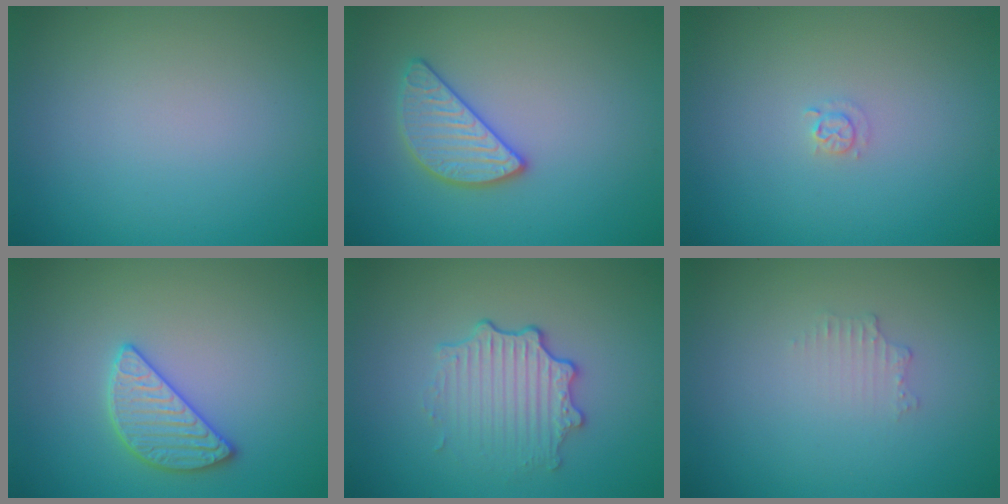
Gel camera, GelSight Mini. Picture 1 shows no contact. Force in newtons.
{"total": 2.7, "press": 2.7, "slide": 0.1}
{"total": 0.9, "press": 0.9, "slide": 0.1}
{"total": 2.8, "press": 2.8, "slide": 0.1}
{"total": 3.5, "press": 2.7, "slide": 2.2}
{"total": 0.6, "press": 0.4, "slide": 0.3}